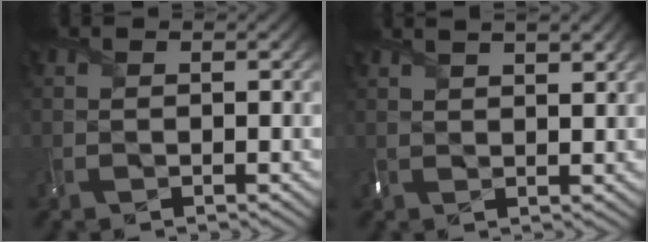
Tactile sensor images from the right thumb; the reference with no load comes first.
{"total": 4.3, "force": [2.8, 1.2, 3.0], "torque": [-0.058, 0.010, 0.044]}